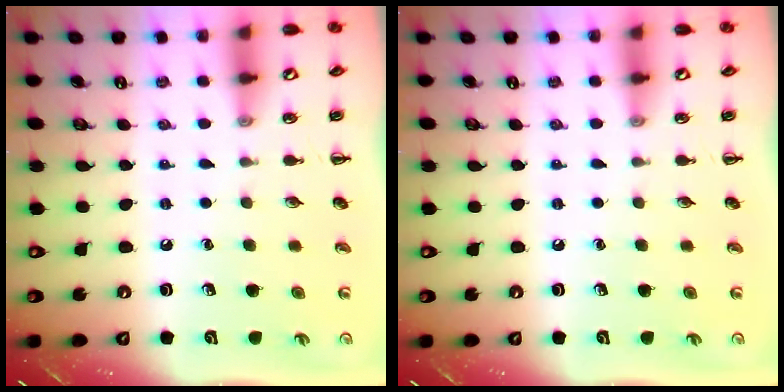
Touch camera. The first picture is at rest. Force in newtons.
{"total": 0.0}